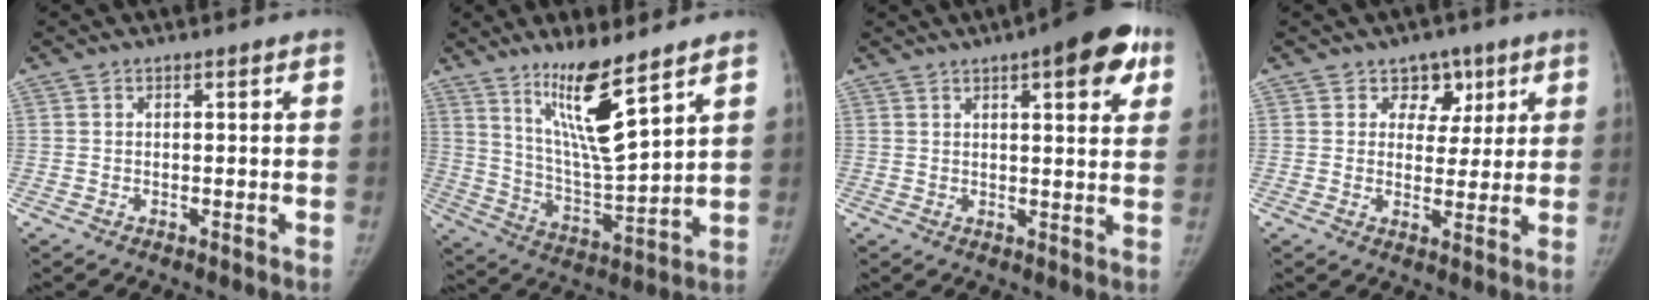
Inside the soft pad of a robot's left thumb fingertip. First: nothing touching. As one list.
[{"total": 13.7, "force": [9.0, 1.9, 10.2], "torque": [-0.175, -0.074, 0.177]}, {"total": 11.5, "force": [5.7, 3.8, 9.2], "torque": [-0.088, -0.011, 0.066]}, {"total": 5.8, "force": [3.1, 4.7, 1.5], "torque": [0.018, -0.011, 0.044]}]